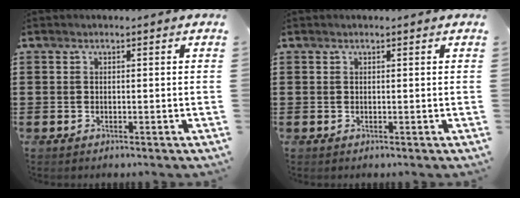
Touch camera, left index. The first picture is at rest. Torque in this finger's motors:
{"motor_torque": [-0.33, 0.31, 0.00, -0.03]}